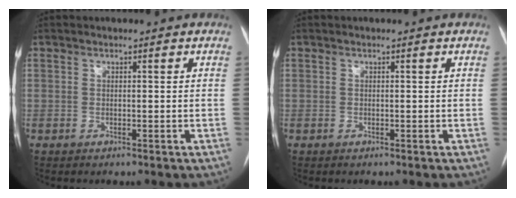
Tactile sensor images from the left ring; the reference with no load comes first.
{"total": 0.0}